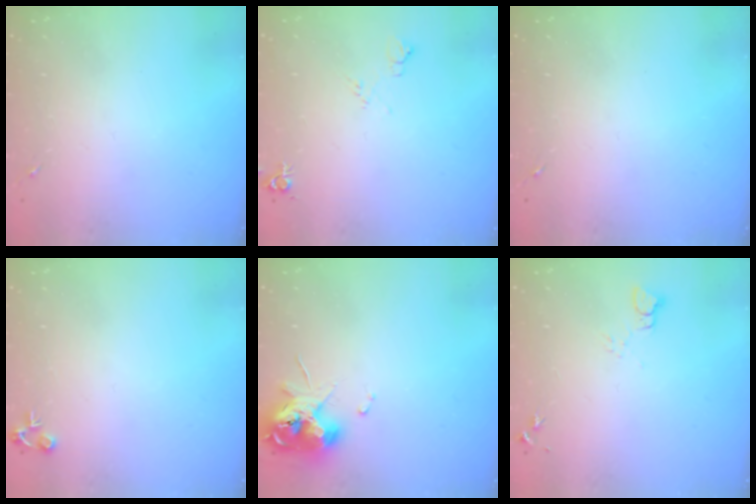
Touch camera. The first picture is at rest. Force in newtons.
{"total": 6.5, "press": 6.4, "slide": 1.0}
{"total": 0.0}
{"total": 4.7, "press": 4.7, "slide": 0.2}
{"total": 11.3, "press": 11.2, "slide": 1.4}
{"total": 3.5, "press": 3.5, "slide": 0.4}